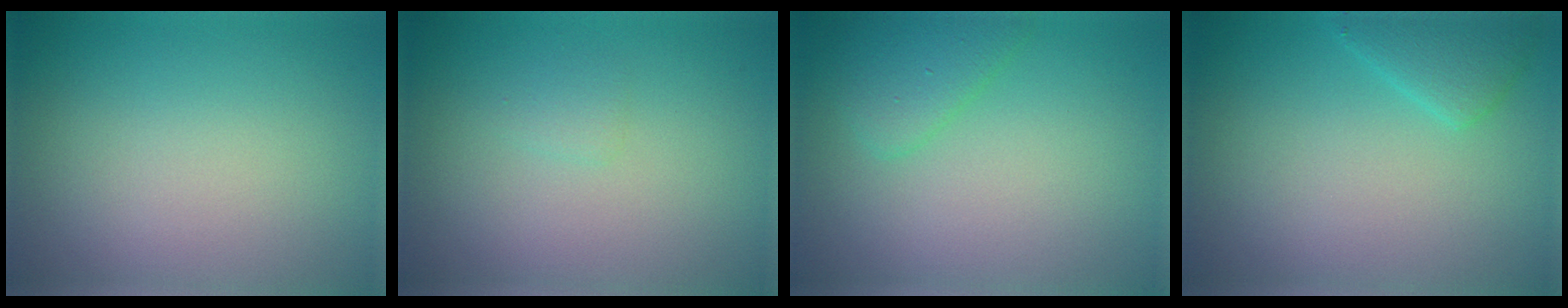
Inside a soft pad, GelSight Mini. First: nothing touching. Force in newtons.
{"total": 0.8, "press": 0.8, "slide": 0.1}
{"total": 2.4, "press": 2.4, "slide": 0.1}
{"total": 2.3, "press": 2.3, "slide": 0.1}